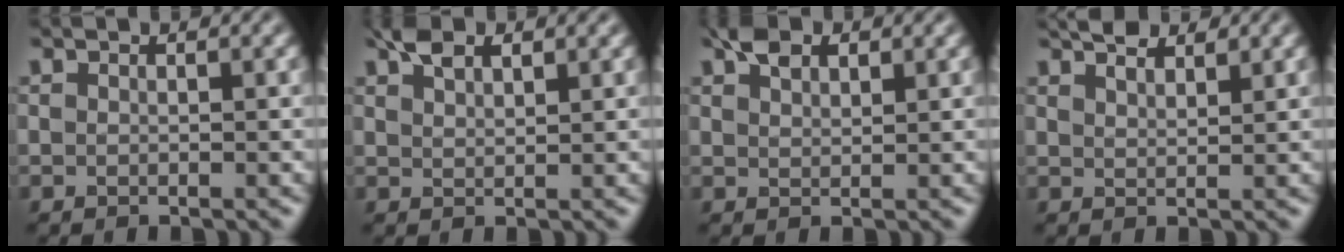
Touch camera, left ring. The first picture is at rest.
{"total": 2.9, "force": [2.0, 1.2, 1.7], "torque": [-0.031, 0.008, 0.038]}
{"total": 2.7, "force": [1.8, 1.4, 1.5], "torque": [-0.028, 0.007, 0.035]}
{"total": 3.2, "force": [2.8, 0.8, 1.4], "torque": [-0.013, 0.004, 0.038]}